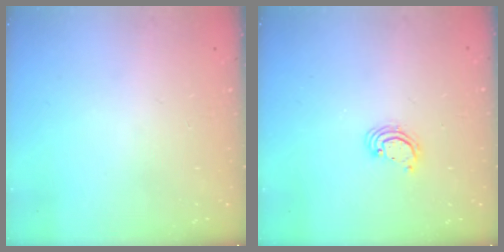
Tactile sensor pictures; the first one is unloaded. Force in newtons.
{"total": 2.4, "press": 2.4, "slide": 0.1}